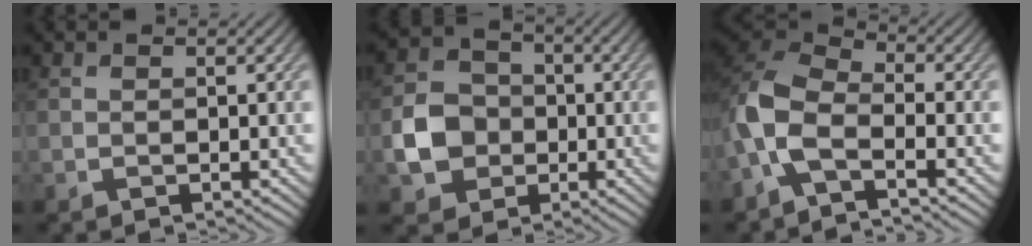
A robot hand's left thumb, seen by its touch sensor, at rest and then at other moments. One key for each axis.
{"total": 6.5, "fx": -1.4, "fy": 5.6, "fz": 2.9, "tx": -0.064, "ty": 0.000, "tz": -0.038}
{"total": 8.3, "fx": -3.1, "fy": 4.3, "fz": 6.4, "tx": -0.141, "ty": 0.004, "tz": -0.084}